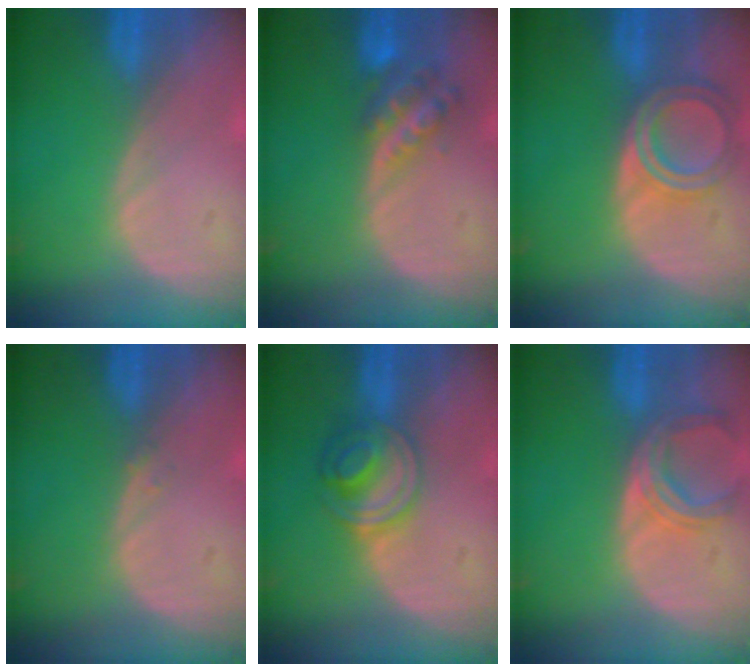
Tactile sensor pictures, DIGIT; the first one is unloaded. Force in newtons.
{"total": 5.8, "press": 5.1, "slide": 2.8}
{"total": 6.5, "press": 5.8, "slide": 2.9}
{"total": 0.6, "press": 0.5, "slide": 0.3}
{"total": 5.6, "press": 5.5, "slide": 1.3}
{"total": 5.4, "press": 5.4, "slide": 0.2}